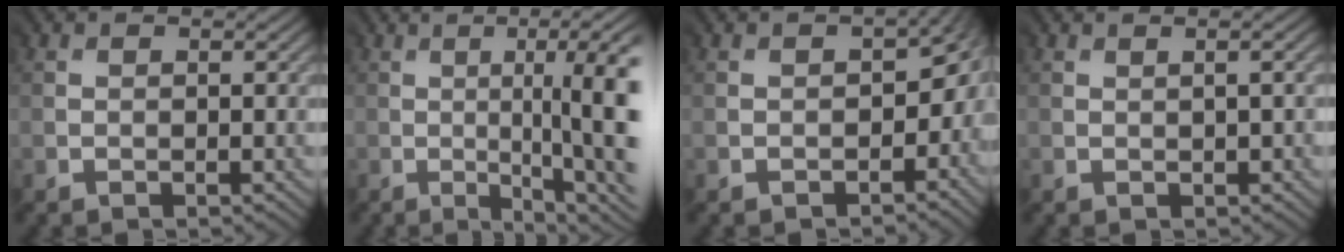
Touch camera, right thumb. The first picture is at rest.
{"total": 13.2, "force": [-0.9, 3.6, 12.7], "torque": [-0.138, 0.010, 0.000]}
{"total": 4.3, "force": [-1.8, 2.8, 2.7], "torque": [-0.020, -0.011, -0.016]}
{"total": 0.7, "force": [0.3, 0.2, 0.6], "torque": [0.000, 0.006, 0.006]}